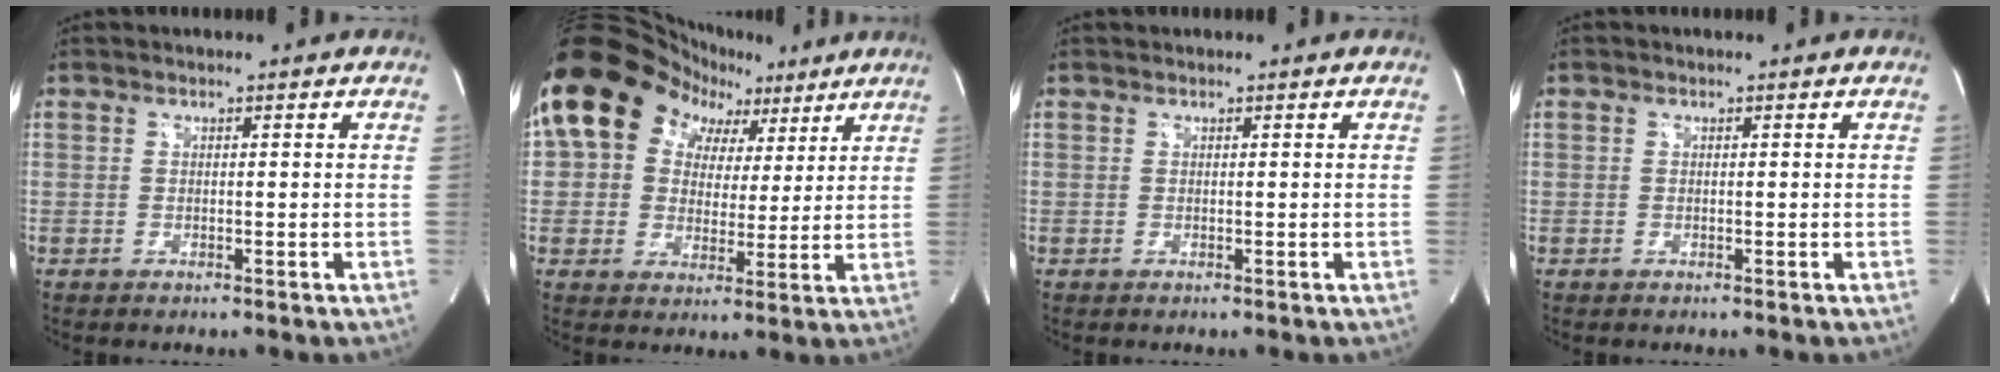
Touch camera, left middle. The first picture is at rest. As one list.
[{"total": 13.4, "force": [6.4, 10.2, 5.8], "torque": [-0.085, 0.060, 0.112]}, {"total": 0.0}, {"total": 0.0}]